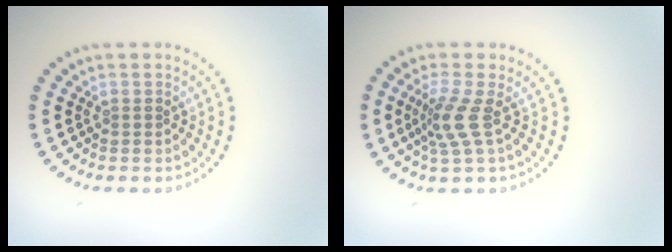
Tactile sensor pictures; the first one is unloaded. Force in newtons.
{"total": 2.8, "press": 2.0, "slide": 2.0}